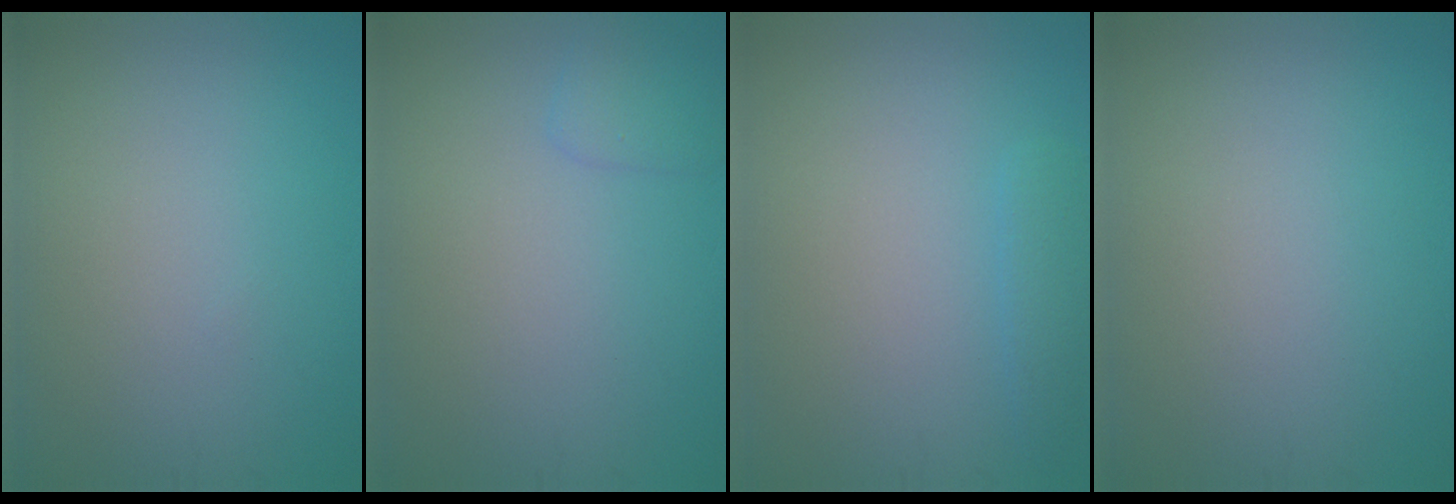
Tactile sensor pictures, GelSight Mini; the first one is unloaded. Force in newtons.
{"total": 1.3, "press": 1.3, "slide": 0.1}
{"total": 1.4, "press": 1.4, "slide": 0.1}
{"total": 0.0}